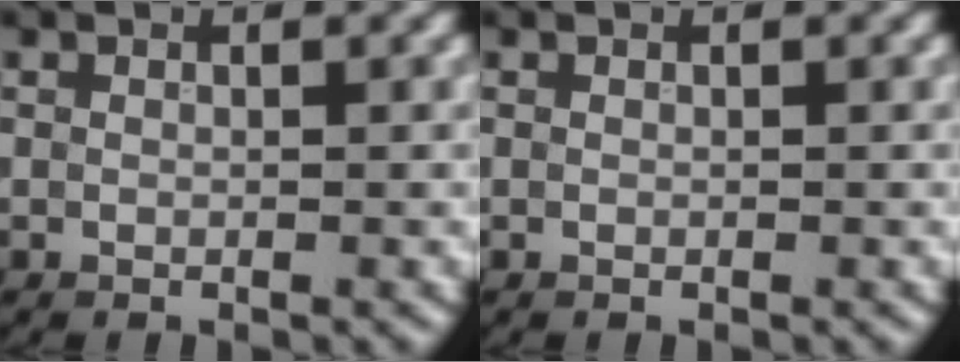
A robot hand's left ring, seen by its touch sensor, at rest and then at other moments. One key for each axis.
{"total": 0.0}